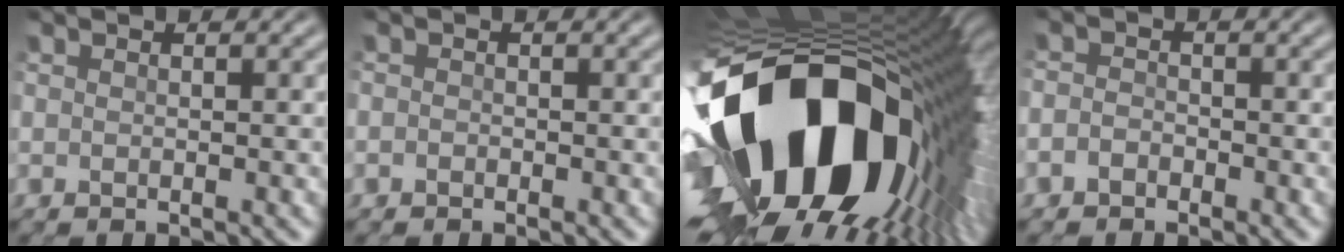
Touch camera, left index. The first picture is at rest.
{"total": 0.5, "force": [-0.3, 0.4, 0.1], "torque": [0.009, 0.002, -0.008]}
{"total": 20.3, "force": [-2.9, 11.5, 16.5], "torque": [-0.327, -0.038, -0.049]}
{"total": 1.4, "force": [-1.0, 0.8, 0.4], "torque": [-0.001, 0.007, -0.029]}